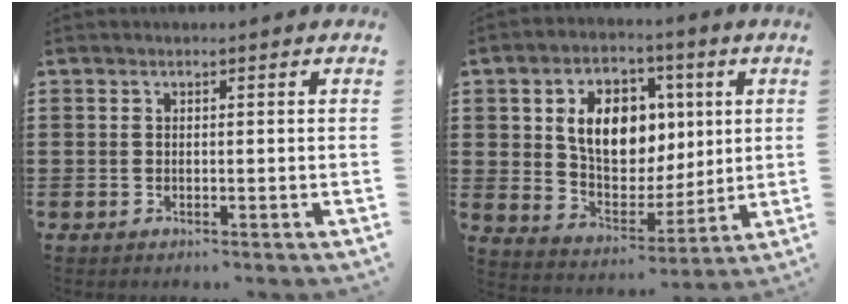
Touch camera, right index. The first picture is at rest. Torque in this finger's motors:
{"motor_torque": [1.84, 0.30, 1.05, 0.21]}